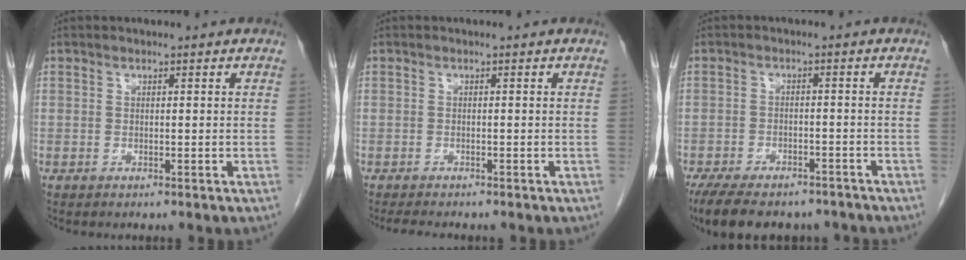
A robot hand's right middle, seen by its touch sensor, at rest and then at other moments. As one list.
[{"total": 3.2, "force": [-2.8, 0.6, 1.5], "torque": [-0.023, -0.007, -0.040]}, {"total": 14.0, "force": [-11.3, 5.3, 6.2], "torque": [-0.128, -0.006, -0.159]}]